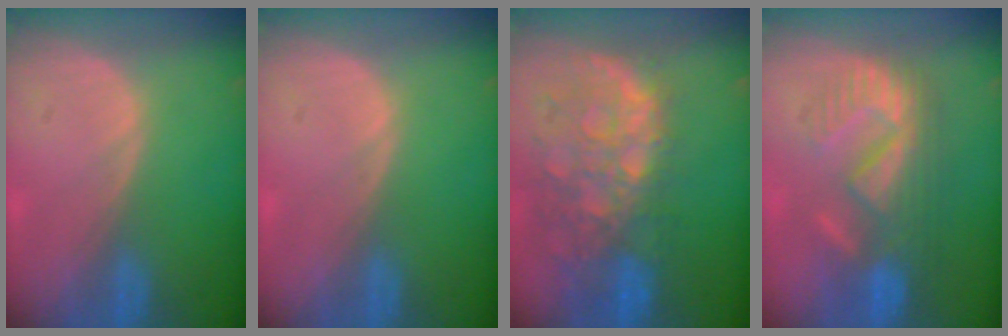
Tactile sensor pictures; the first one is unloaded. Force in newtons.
{"total": 0.0}
{"total": 11.7, "press": 9.9, "slide": 6.3}
{"total": 9.2, "press": 8.9, "slide": 2.1}